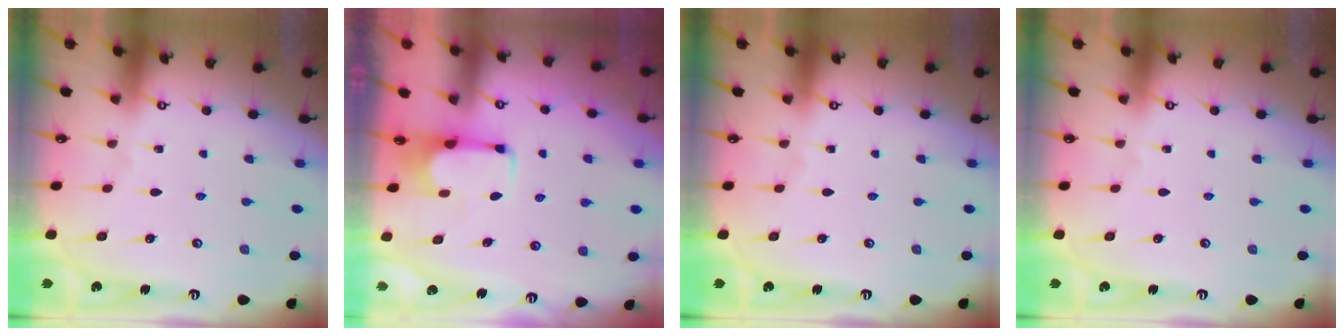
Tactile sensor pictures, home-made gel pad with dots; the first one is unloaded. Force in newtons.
{"total": 2.0, "press": 1.8, "slide": 0.8}
{"total": 0.0}
{"total": 0.0}